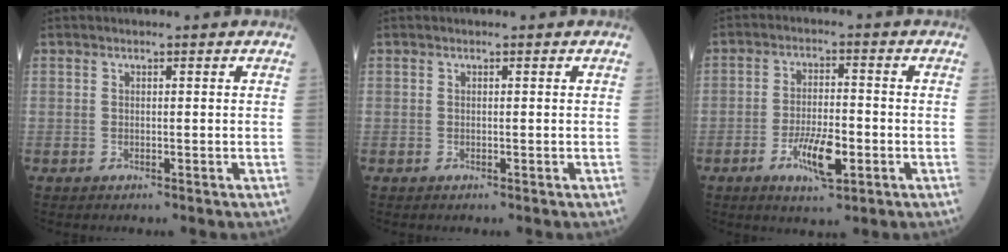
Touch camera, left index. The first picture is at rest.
{"total": 0.0}
{"total": 6.9, "force": [-2.8, 2.0, 6.0], "torque": [-0.116, -0.005, -0.047]}